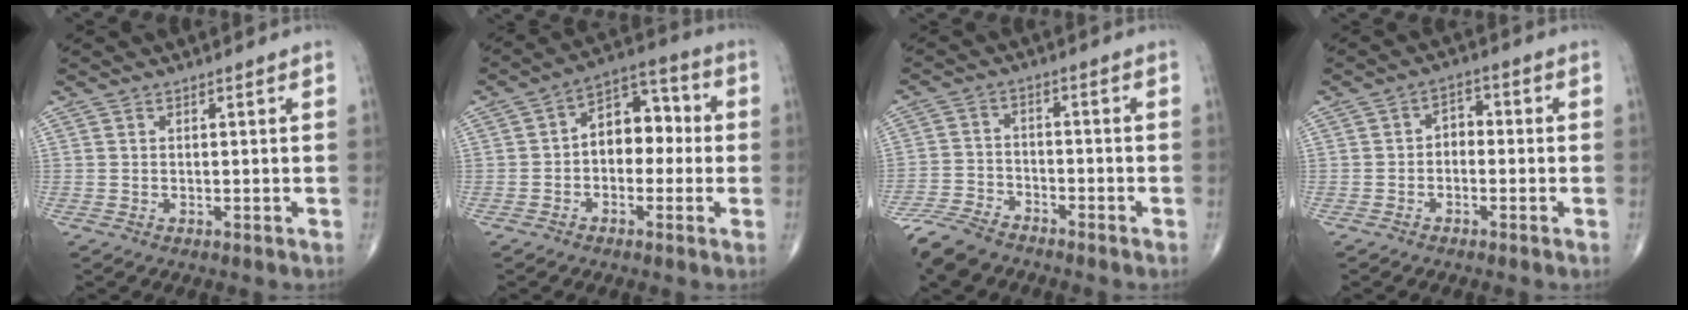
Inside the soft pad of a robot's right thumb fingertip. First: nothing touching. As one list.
[{"total": 10.0, "force": [-0.2, 6.7, 7.4], "torque": [-0.075, 0.039, -0.017]}, {"total": 8.9, "force": [-7.4, 3.5, 3.3], "torque": [-0.067, 0.014, -0.144]}, {"total": 3.3, "force": [-0.7, 2.4, 2.2], "torque": [-0.018, 0.020, -0.025]}]